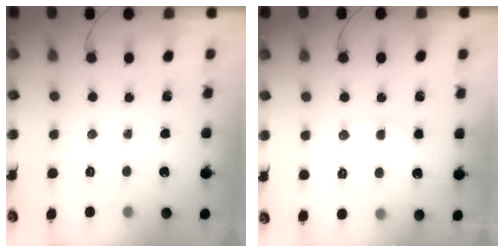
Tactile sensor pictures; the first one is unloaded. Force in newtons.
{"total": 8.9, "press": 8.8, "slide": 0.8}